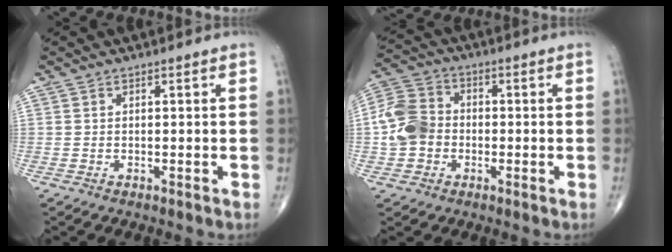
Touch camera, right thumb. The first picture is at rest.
{"total": 9.0, "force": [-1.3, 7.4, 4.9], "torque": [-0.089, 0.028, -0.035]}